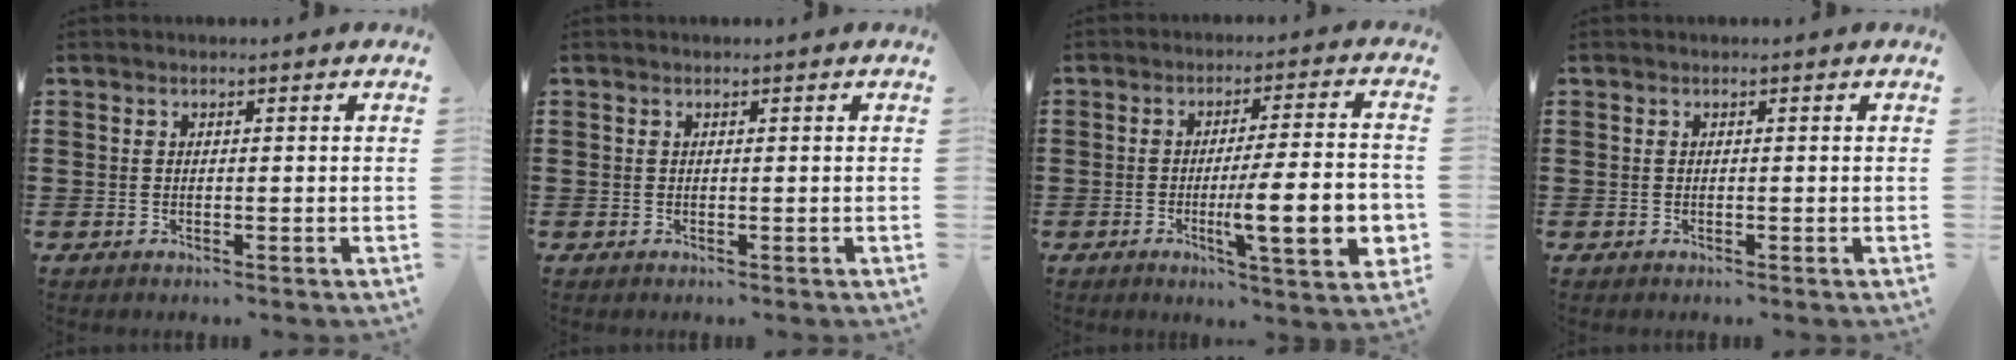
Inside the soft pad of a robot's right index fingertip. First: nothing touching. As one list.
[{"total": 0.0}, {"total": 13.0, "force": [-2.8, 2.3, 12.5], "torque": [-0.199, -0.014, -0.051]}, {"total": 0.0}]